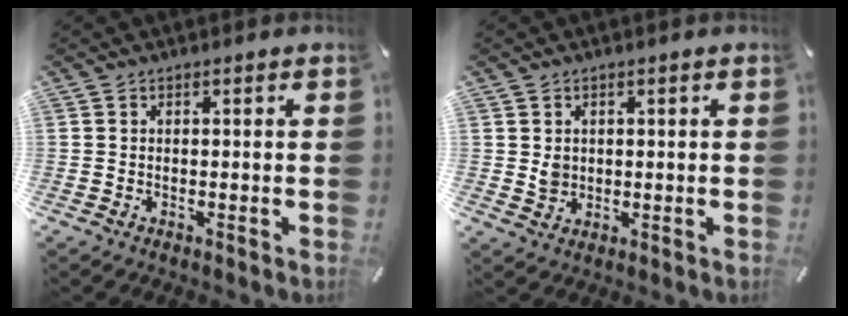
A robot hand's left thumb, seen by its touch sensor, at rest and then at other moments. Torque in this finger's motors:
{"motor_torque": [0.39, 0.57, 0.11, -0.12, 0.01]}